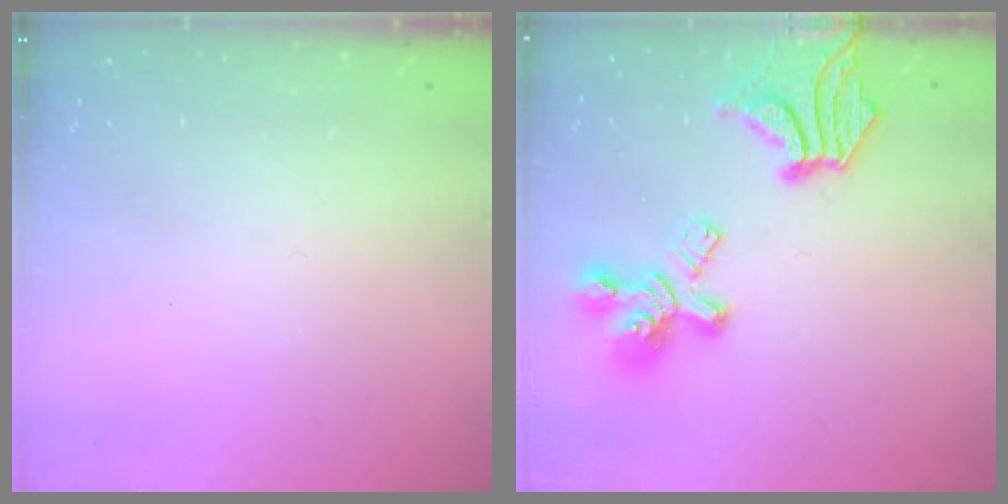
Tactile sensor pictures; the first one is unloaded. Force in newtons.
{"total": 11.2, "press": 10.7, "slide": 3.1}